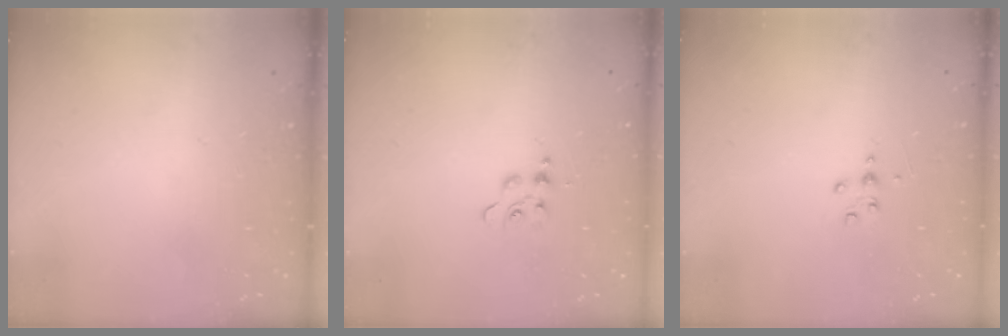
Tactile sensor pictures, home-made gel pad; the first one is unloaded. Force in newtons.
{"total": 5.6, "press": 5.6, "slide": 0.5}
{"total": 4.4, "press": 4.4, "slide": 0.7}